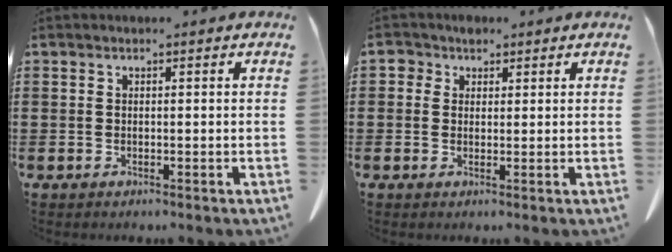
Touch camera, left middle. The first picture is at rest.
{"total": 2.6, "force": [1.4, 2.0, 0.8], "torque": [-0.017, 0.006, 0.022]}